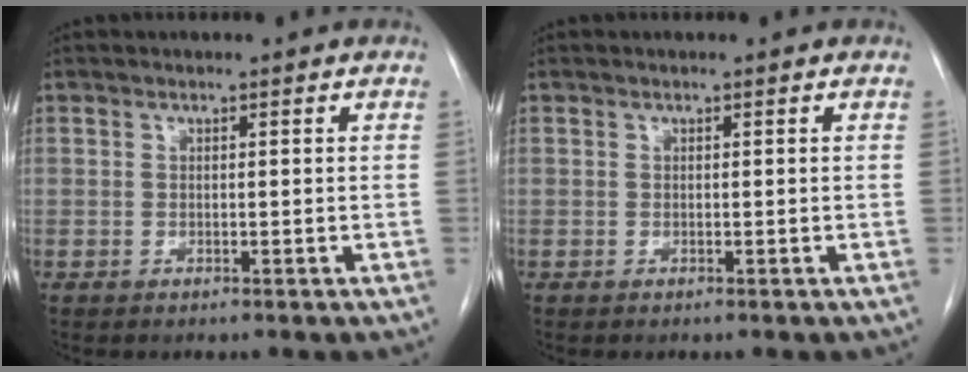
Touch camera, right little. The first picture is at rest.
{"total": 0.0}